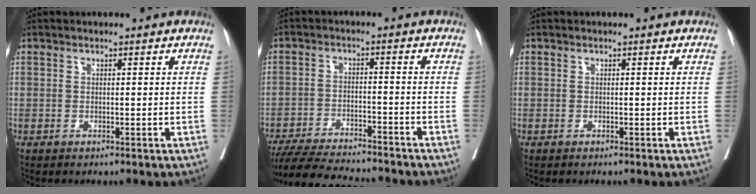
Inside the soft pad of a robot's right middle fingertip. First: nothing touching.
{"total": 15.3, "force": [-13.9, 1.7, 6.1], "torque": [-0.100, -0.020, -0.208]}
{"total": 0.0}